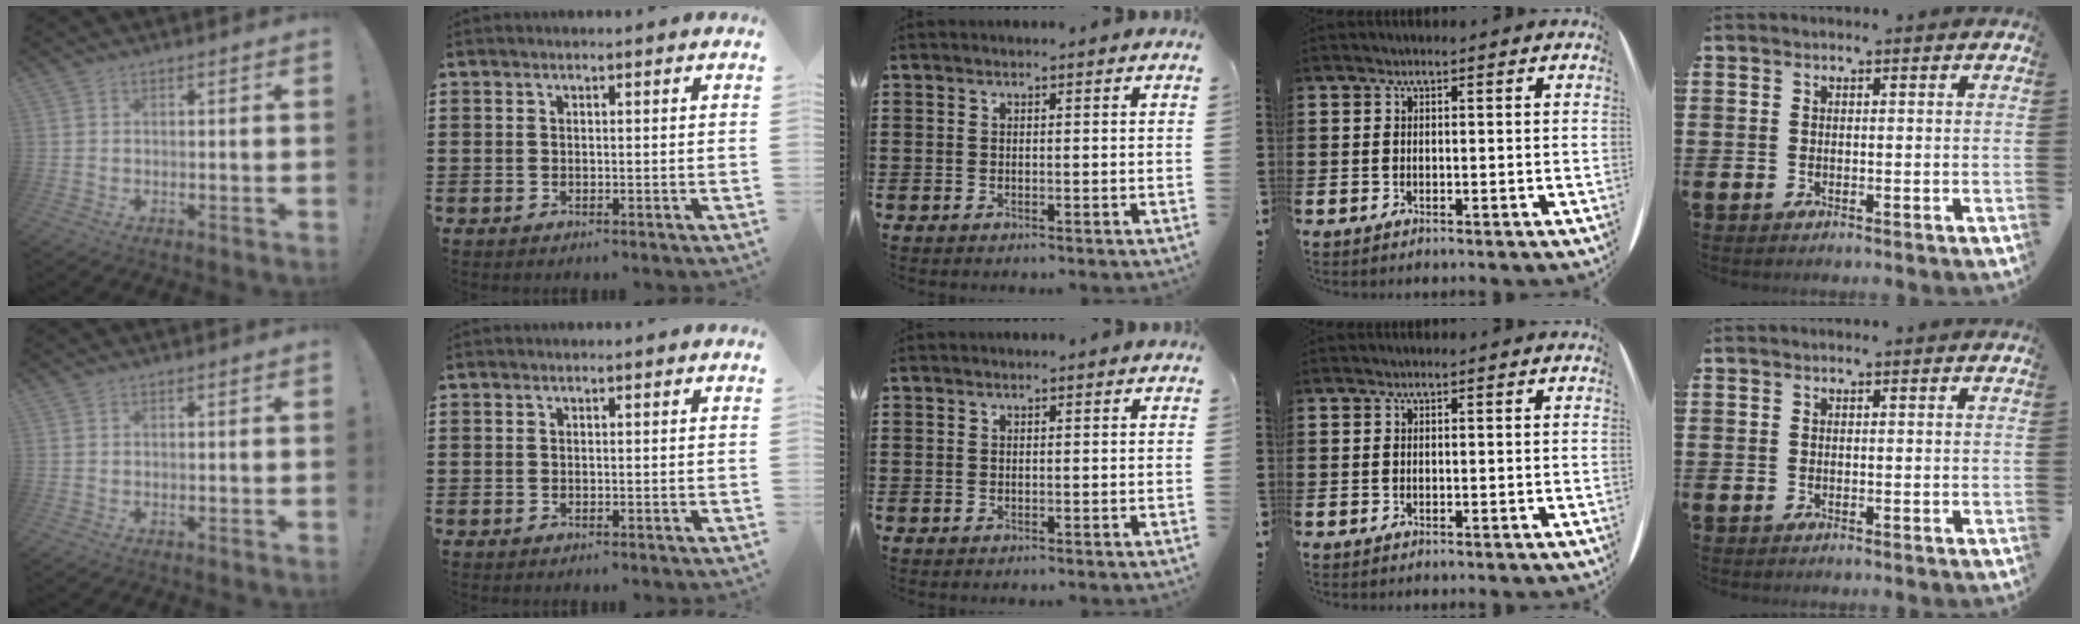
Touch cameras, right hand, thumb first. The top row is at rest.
{}